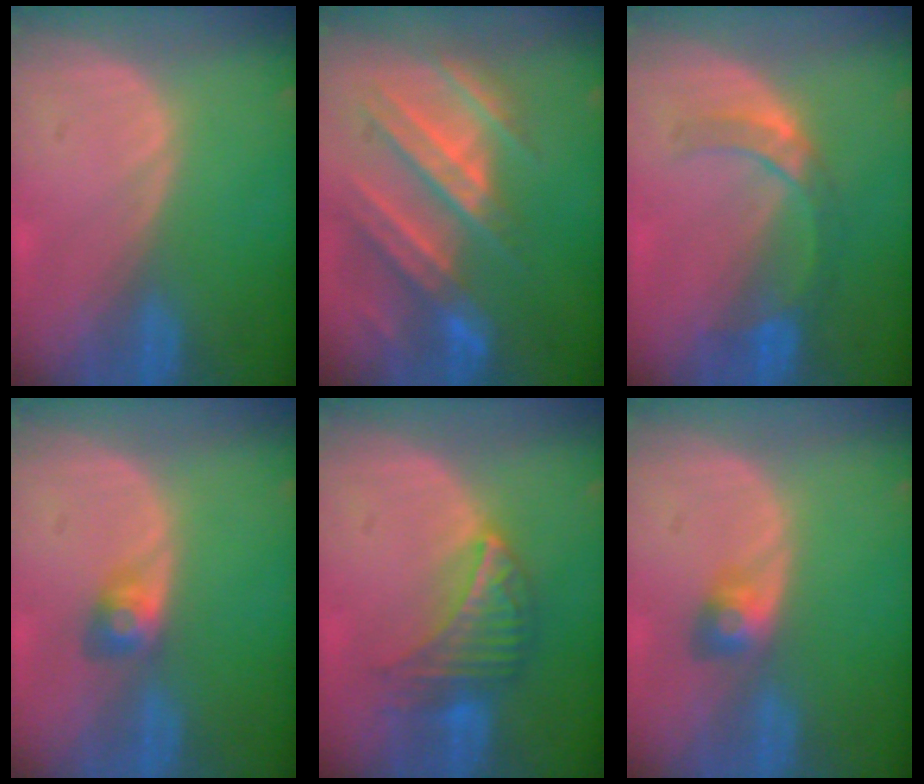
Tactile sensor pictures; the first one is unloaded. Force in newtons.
{"total": 10.5, "press": 9.6, "slide": 4.2}
{"total": 5.0, "press": 4.9, "slide": 1.0}
{"total": 2.8, "press": 2.6, "slide": 1.0}
{"total": 6.6, "press": 6.5, "slide": 1.0}
{"total": 3.0, "press": 2.7, "slide": 1.4}